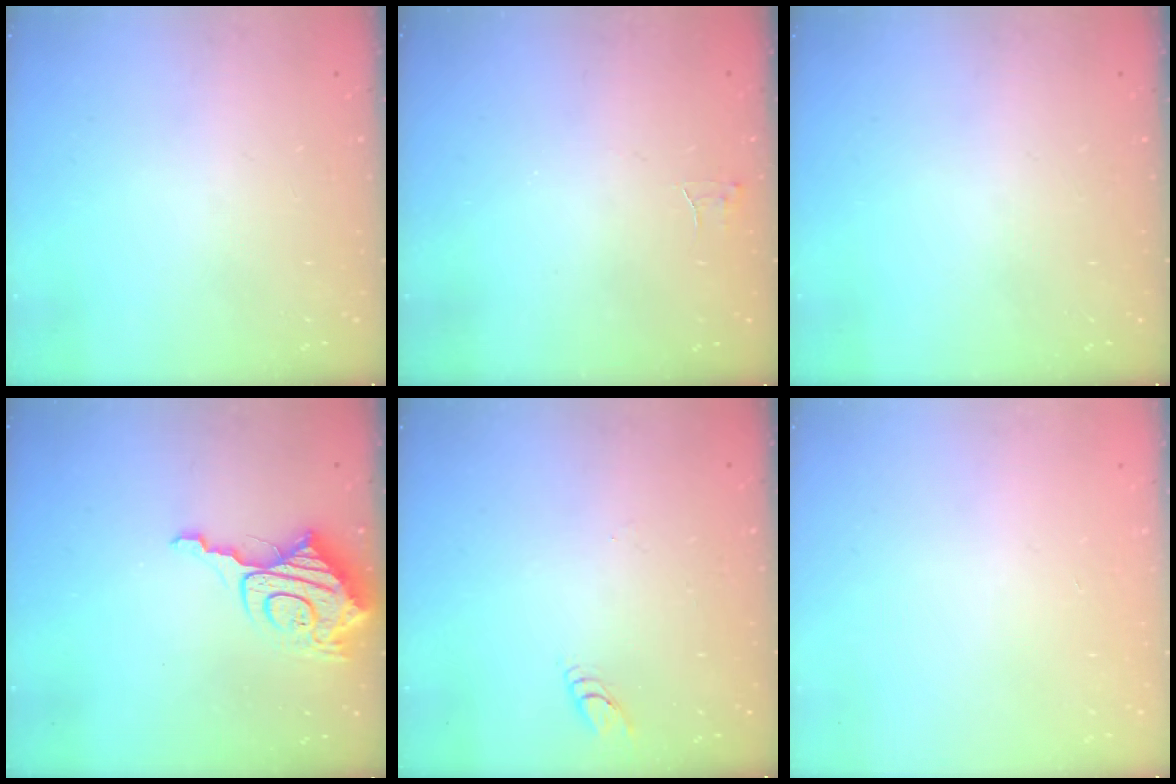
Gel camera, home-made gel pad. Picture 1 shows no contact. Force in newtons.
{"total": 2.8, "press": 2.8, "slide": 0.2}
{"total": 0.0}
{"total": 12.7, "press": 12.6, "slide": 1.6}
{"total": 2.8, "press": 2.8, "slide": 0.2}
{"total": 0.0}